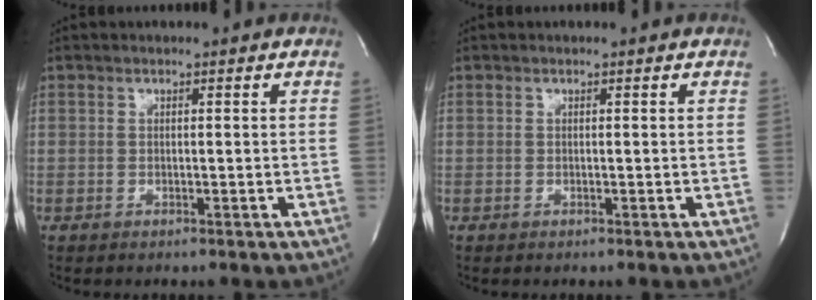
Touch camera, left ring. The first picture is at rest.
{"total": 0.0}